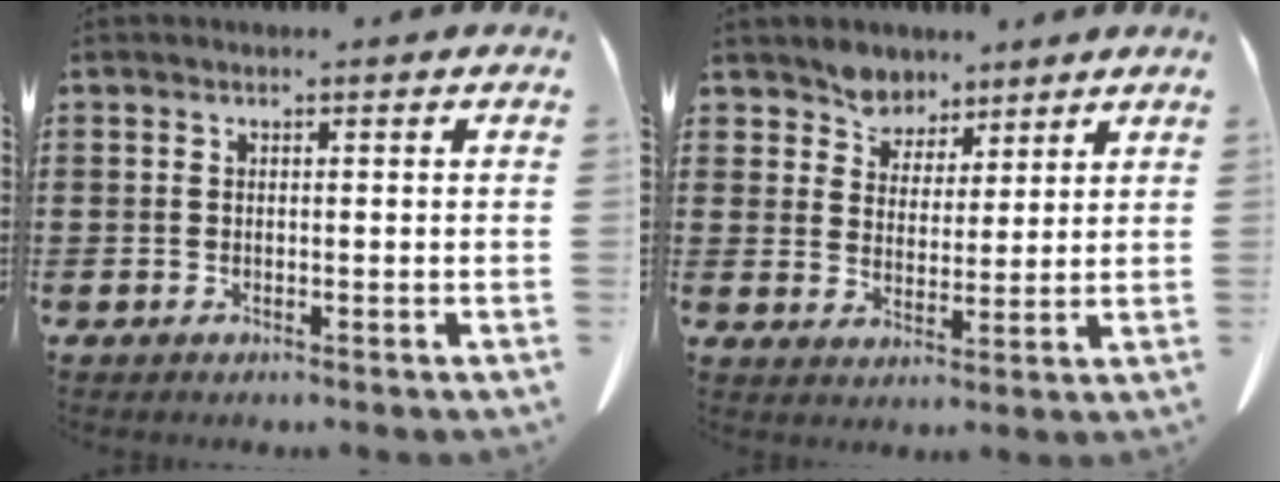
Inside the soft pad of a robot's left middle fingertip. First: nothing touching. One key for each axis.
{"total": 5.0, "fx": 4.3, "fy": 2.5, "fz": -0.4, "tx": -0.020, "ty": -0.016, "tz": 0.081}